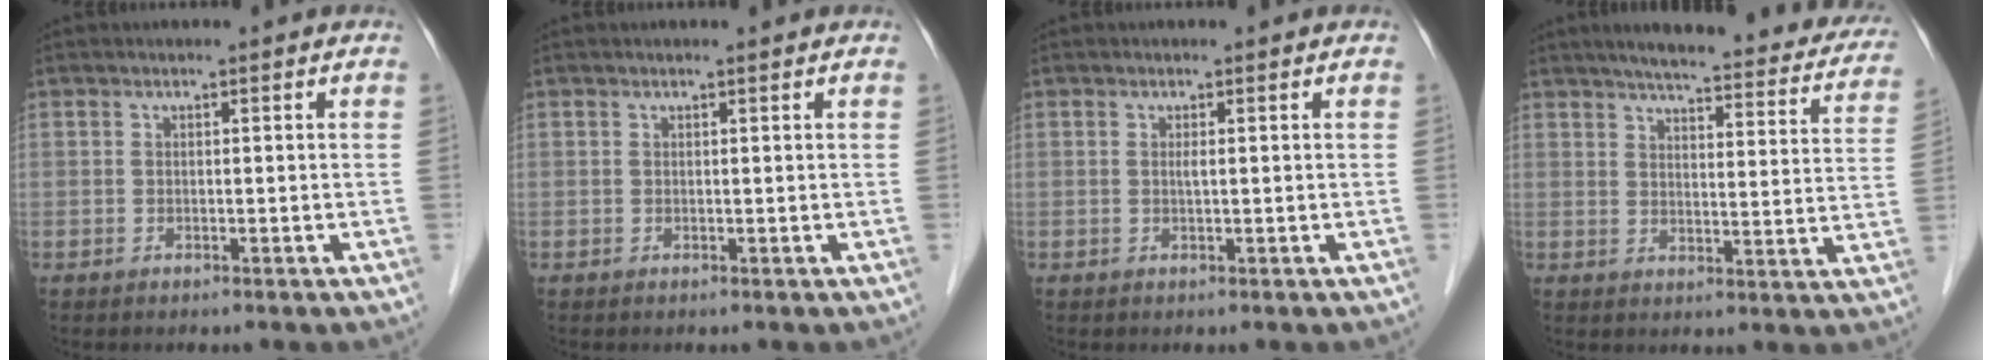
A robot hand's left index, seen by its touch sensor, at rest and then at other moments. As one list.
[{"total": 0.6, "force": [0.5, 0.0, 0.3], "torque": [-0.010, 0.002, 0.009]}, {"total": 0.7, "force": [0.2, 0.0, 0.7], "torque": [-0.016, 0.000, 0.003]}, {"total": 25.0, "force": [21.8, 4.7, 11.3], "torque": [-0.145, -0.018, 0.251]}]